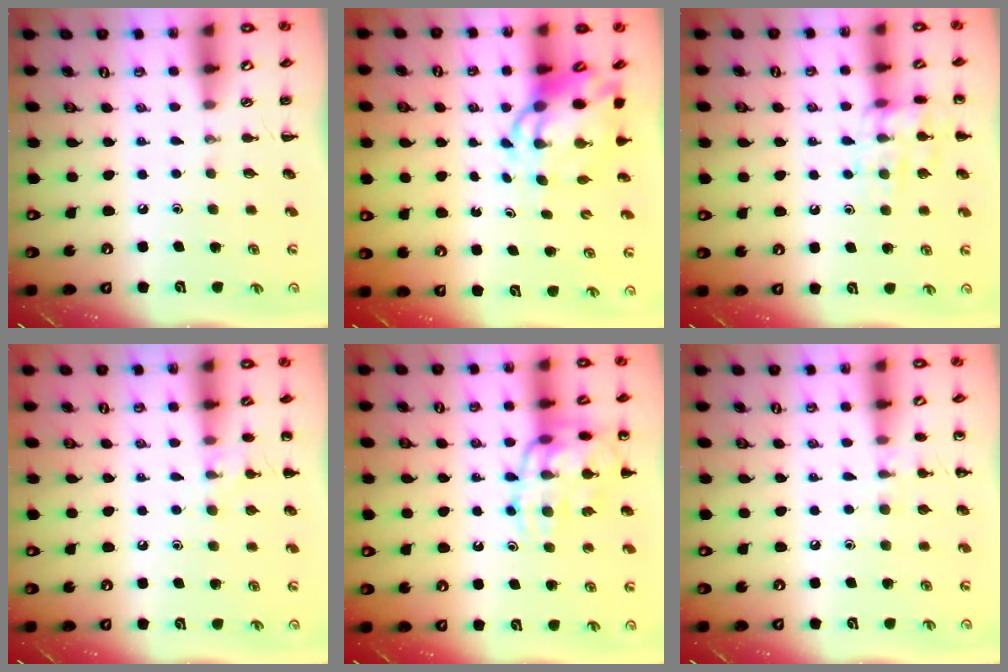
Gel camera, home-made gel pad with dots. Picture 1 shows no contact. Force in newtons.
{"total": 9.6, "press": 9.1, "slide": 3.1}
{"total": 12.5, "press": 12.5, "slide": 0.6}
{"total": 9.0, "press": 8.7, "slide": 2.4}
{"total": 17.3, "press": 17.1, "slide": 2.4}
{"total": 5.7, "press": 5.4, "slide": 1.7}